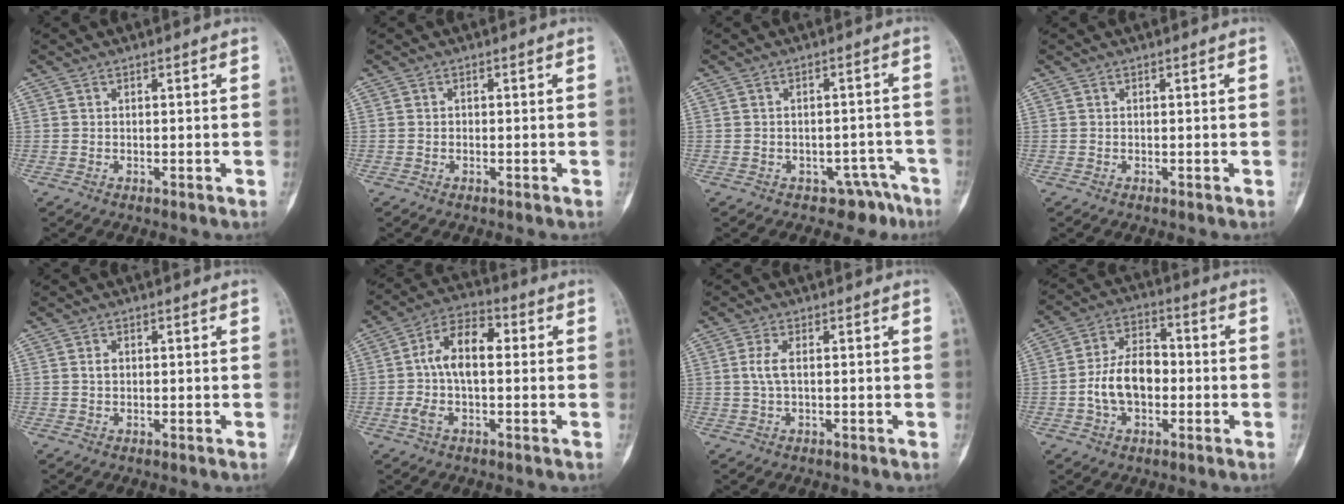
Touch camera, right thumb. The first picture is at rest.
{"total": 0.6, "force": [-0.2, 0.5, 0.2], "torque": [0.001, 0.004, -0.002]}
{"total": 5.7, "force": [-4.0, 4.0, 0.9], "torque": [0.022, 0.049, -0.048]}
{"total": 0.0}
{"total": 1.4, "force": [0.3, 1.1, 0.9], "torque": [-0.008, 0.001, 0.005]}
{"total": 11.3, "force": [0.2, 6.1, 9.5], "torque": [-0.177, 0.034, -0.001]}
{"total": 3.0, "force": [0.3, 1.4, 2.7], "torque": [-0.061, 0.001, 0.003]}
{"total": 10.8, "force": [-1.7, 7.1, 8.0], "torque": [-0.122, 0.030, -0.037]}